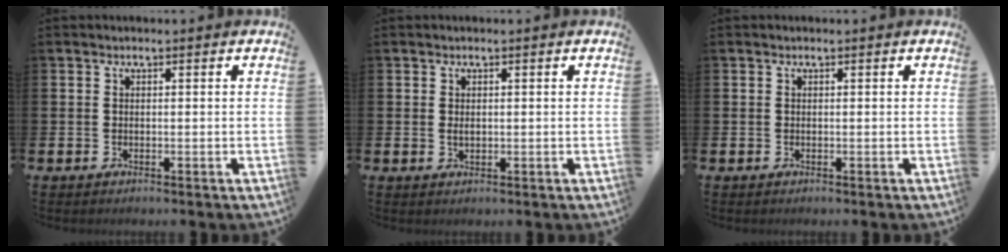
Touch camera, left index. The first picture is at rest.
{"total": 0.9, "force": [0.2, 0.5, 0.7], "torque": [0.001, -0.001, -0.001]}
{"total": 0.0}